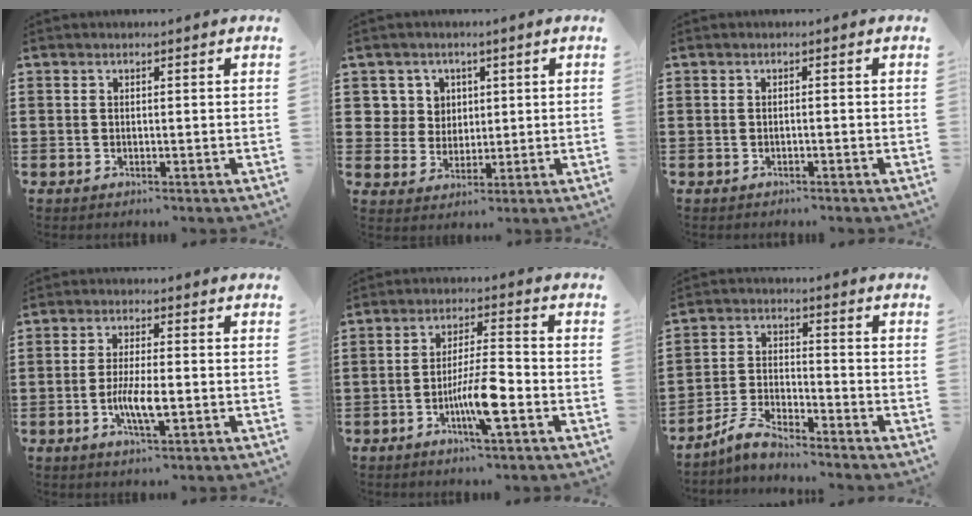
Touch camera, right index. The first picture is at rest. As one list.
[{"total": 5.1, "force": [1.9, 4.6, 1.1], "torque": [-0.039, 0.012, 0.033]}, {"total": 0.5, "force": [-0.4, 0.1, 0.3], "torque": [-0.007, -0.003, -0.007]}, {"total": 5.5, "force": [-1.5, 1.3, 5.1], "torque": [-0.100, -0.003, -0.029]}, {"total": 8.0, "force": [-2.9, 1.3, 7.4], "torque": [-0.140, -0.005, -0.055]}, {"total": 5.5, "force": [-5.1, 0.7, 2.0], "torque": [-0.055, 0.001, -0.103]}]